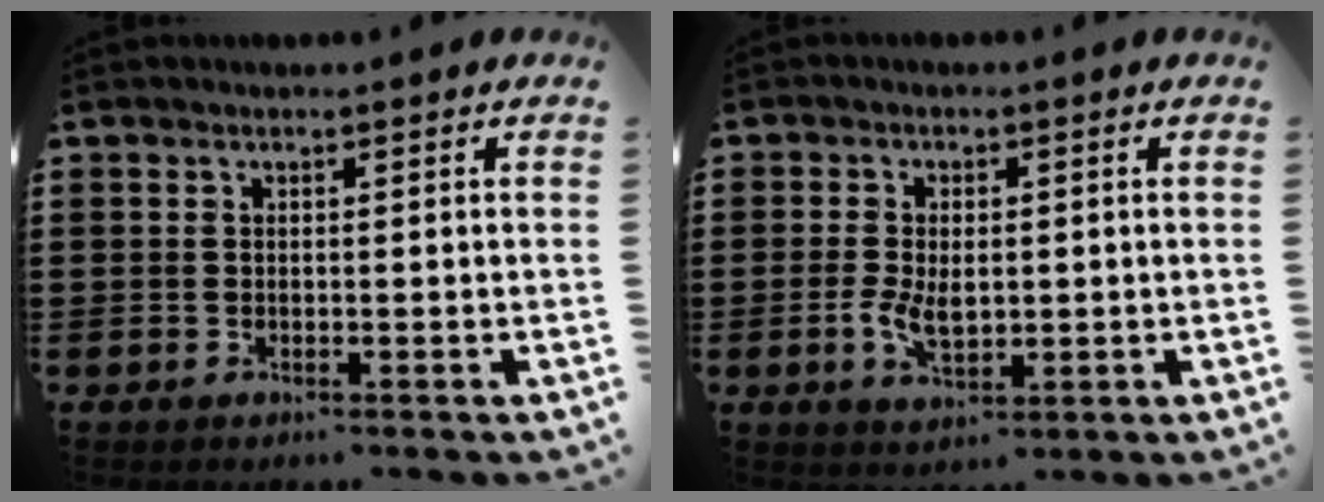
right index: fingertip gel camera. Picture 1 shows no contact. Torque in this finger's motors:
{"motor_torque": [0.83, 1.31, 0.08, 0.03]}